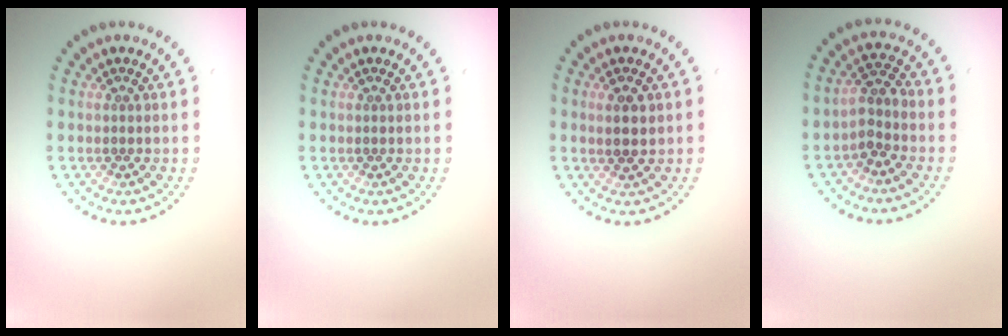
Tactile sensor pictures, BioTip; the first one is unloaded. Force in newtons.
{"total": 0.0}
{"total": 2.3, "press": 2.1, "slide": 0.8}
{"total": 2.4, "press": 1.9, "slide": 1.5}